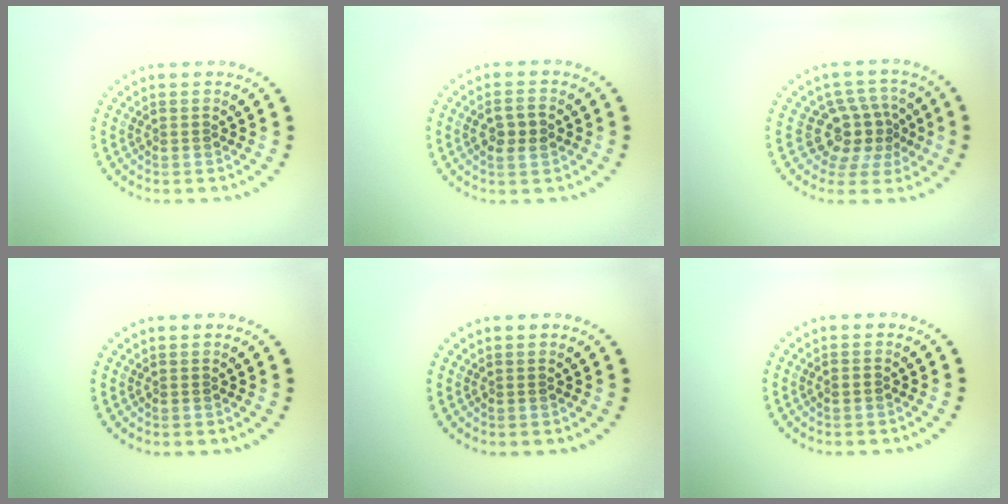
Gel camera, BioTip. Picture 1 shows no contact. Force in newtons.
{"total": 2.4, "press": 2.4, "slide": 0.4}
{"total": 3.8, "press": 3.1, "slide": 2.2}
{"total": 0.0}
{"total": 0.0}
{"total": 0.9, "press": 0.9, "slide": 0.2}